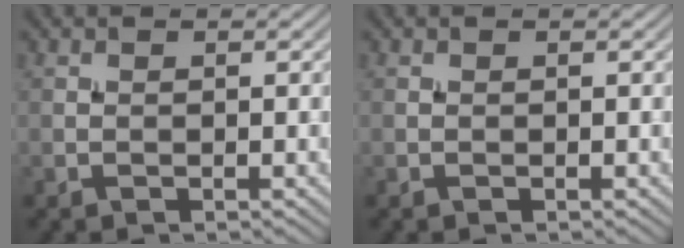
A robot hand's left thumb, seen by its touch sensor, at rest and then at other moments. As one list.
[{"total": 0.0}]